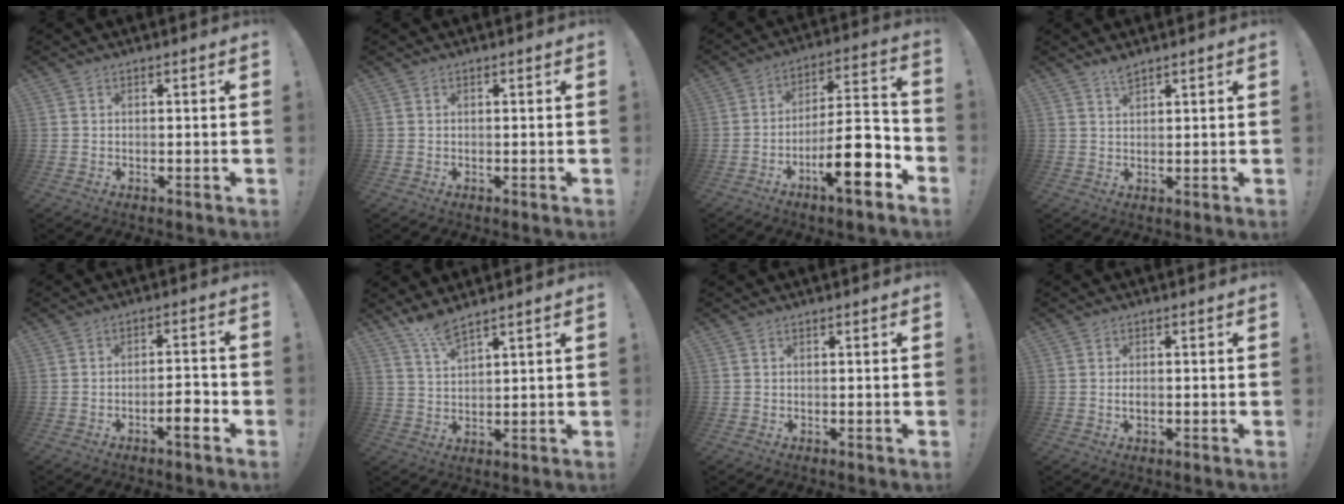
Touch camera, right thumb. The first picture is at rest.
{"total": 0.0}
{"total": 17.2, "force": [-7.6, 4.4, 14.7], "torque": [-0.219, 0.037, -0.120]}
{"total": 2.4, "force": [2.2, 0.3, 1.0], "torque": [-0.008, -0.017, 0.037]}
{"total": 6.3, "force": [-3.2, 1.6, 5.1], "torque": [-0.067, 0.010, -0.054]}
{"total": 5.5, "force": [4.7, 0.4, 2.9], "torque": [-0.052, -0.030, 0.082]}
{"total": 0.0}
{"total": 1.1, "force": [-0.2, 0.5, 1.0], "torque": [-0.019, 0.001, -0.004]}